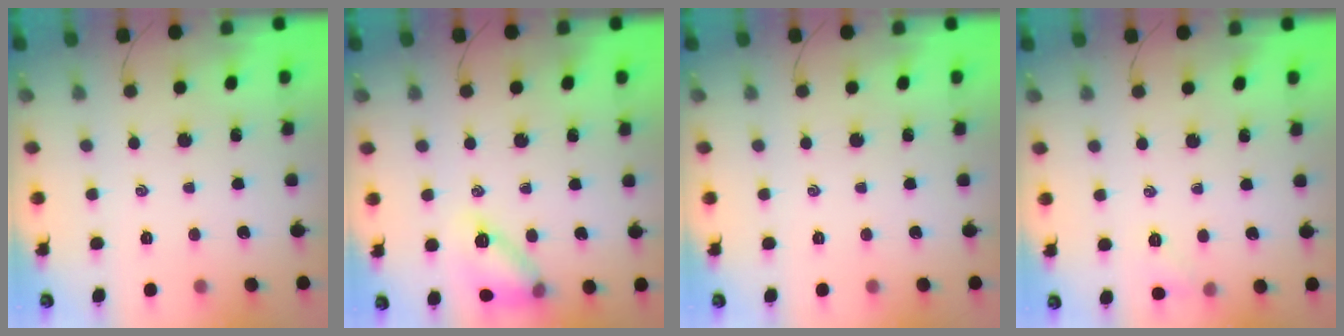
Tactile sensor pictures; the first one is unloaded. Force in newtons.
{"total": 12.7, "press": 12.7, "slide": 0.9}
{"total": 0.0}
{"total": 5.0, "press": 4.7, "slide": 1.5}